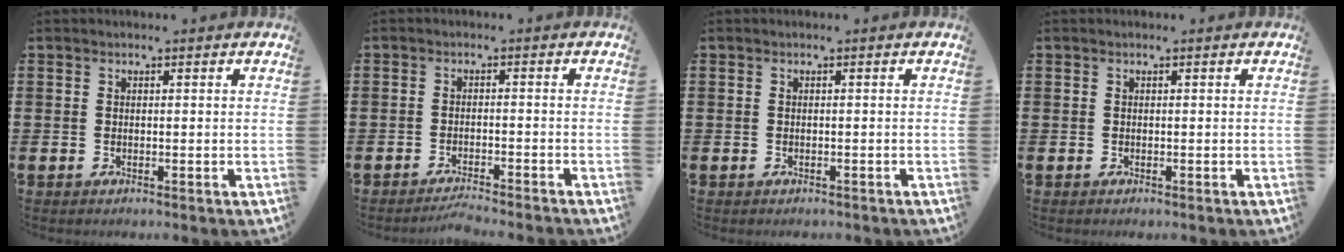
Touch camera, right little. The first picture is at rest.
{"total": 1.9, "force": [-1.8, -0.2, 0.5], "torque": [-0.008, 0.003, -0.035]}
{"total": 0.0}
{"total": 0.0}